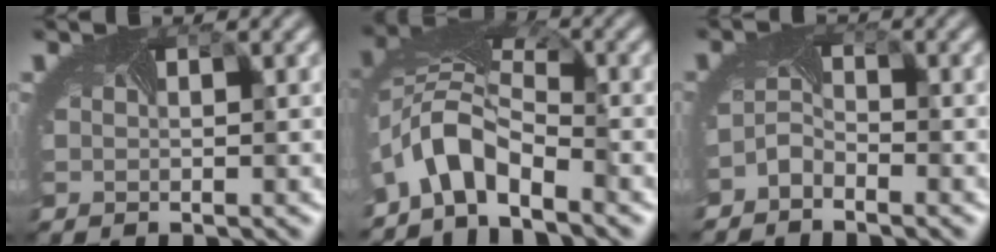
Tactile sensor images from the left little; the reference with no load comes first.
{"total": 5.0, "force": [-3.6, 1.8, 2.9], "torque": [-0.060, -0.003, -0.083]}
{"total": 1.9, "force": [-1.8, 0.5, 0.3], "torque": [-0.017, 0.001, -0.040]}